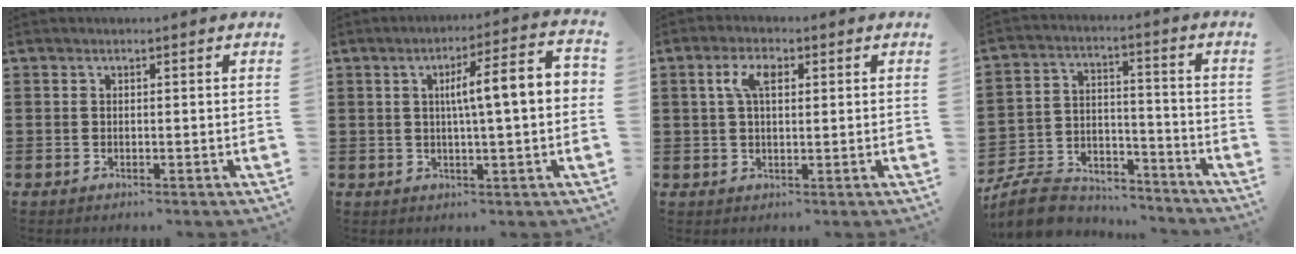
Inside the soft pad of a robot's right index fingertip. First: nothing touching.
{"total": 8.1, "force": [0.8, 0.7, 8.0], "torque": [-0.141, -0.001, 0.002]}
{"total": 4.4, "force": [1.2, 1.8, 3.8], "torque": [-0.081, 0.012, 0.017]}
{"total": 9.1, "force": [-8.4, 2.8, 2.1], "torque": [-0.047, 0.024, -0.164]}